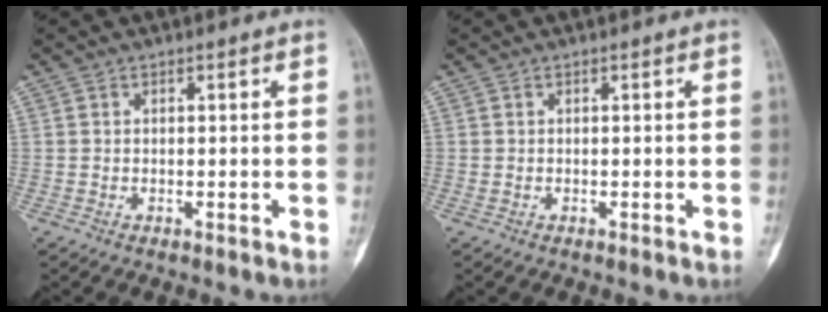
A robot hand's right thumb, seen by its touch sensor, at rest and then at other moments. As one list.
[{"total": 0.0}]